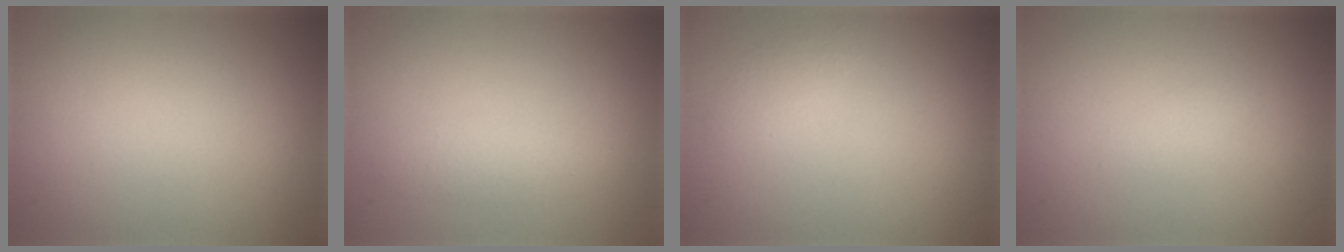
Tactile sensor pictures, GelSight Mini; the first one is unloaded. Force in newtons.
{"total": 1.6, "press": 1.6, "slide": 0.0}
{"total": 1.1, "press": 1.1, "slide": 0.1}
{"total": 0.7, "press": 0.6, "slide": 0.1}